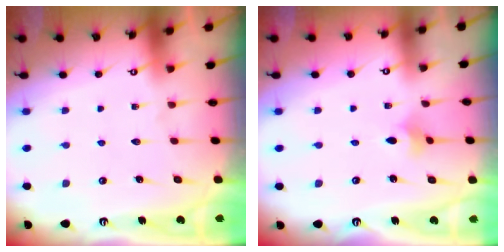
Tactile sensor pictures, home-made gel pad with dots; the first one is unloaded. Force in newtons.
{"total": 2.1, "press": 2.1, "slide": 0.5}